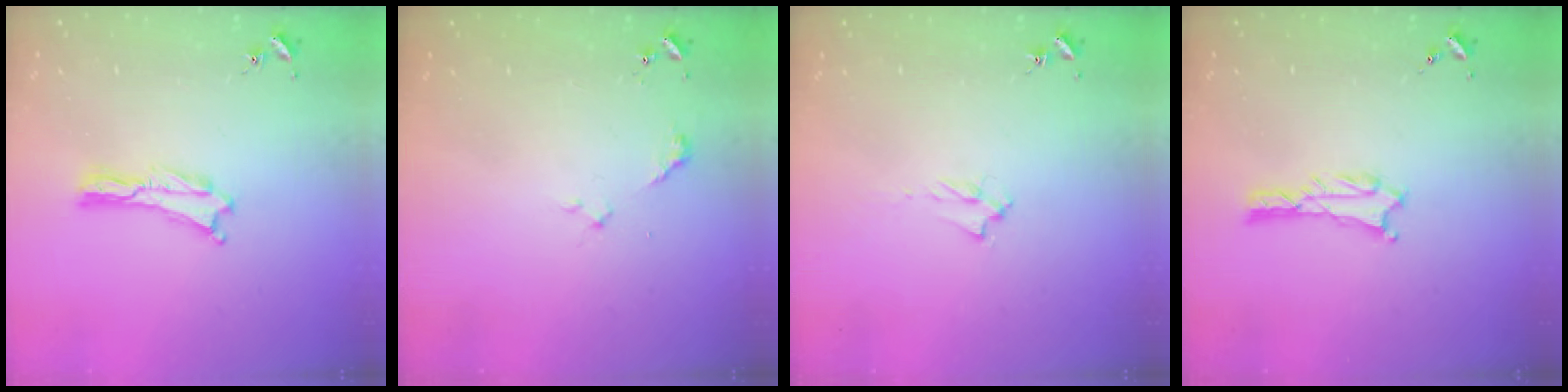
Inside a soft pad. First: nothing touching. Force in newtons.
{"total": 2.4, "press": 2.3, "slide": 0.3}
{"total": 1.7, "press": 1.6, "slide": 0.3}
{"total": 1.3, "press": 1.3, "slide": 0.3}